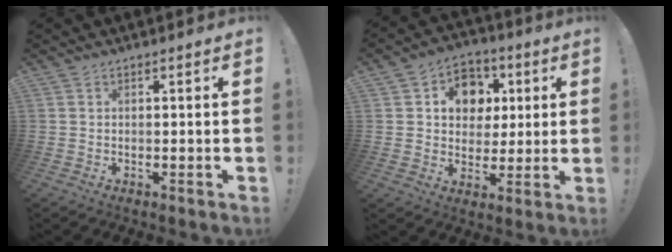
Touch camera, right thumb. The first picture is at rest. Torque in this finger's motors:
{"motor_torque": [1.61, 1.49, 0.33, -0.01, 0.02]}